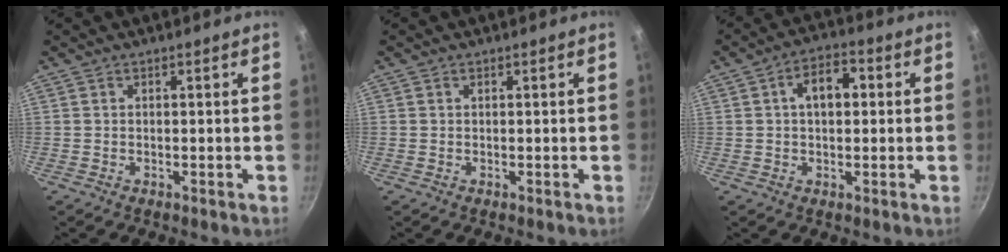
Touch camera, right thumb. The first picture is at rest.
{"total": 0.0}
{"total": 7.1, "force": [1.2, 4.3, 5.5], "torque": [-0.060, 0.018, 0.012]}